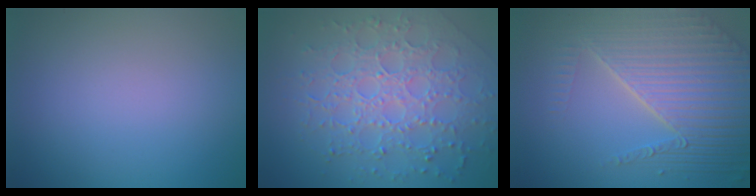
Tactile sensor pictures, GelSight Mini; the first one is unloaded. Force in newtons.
{"total": 7.5, "press": 5.4, "slide": 5.3}
{"total": 8.1, "press": 5.9, "slide": 5.7}